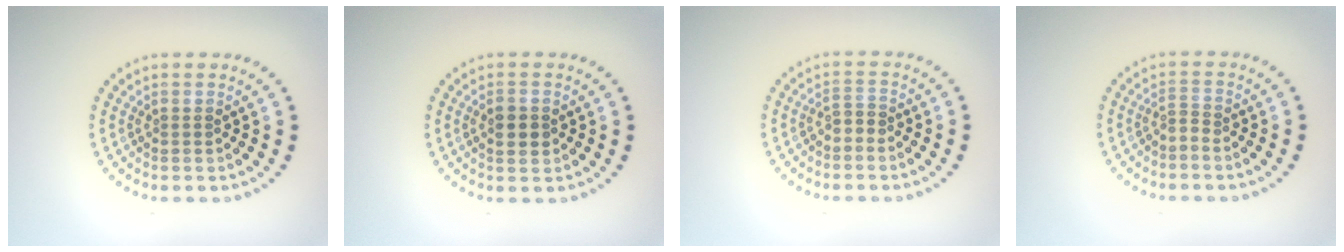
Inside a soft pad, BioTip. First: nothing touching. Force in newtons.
{"total": 1.9, "press": 1.9, "slide": 0.1}
{"total": 1.3, "press": 1.0, "slide": 0.9}
{"total": 0.9, "press": 0.3, "slide": 0.9}